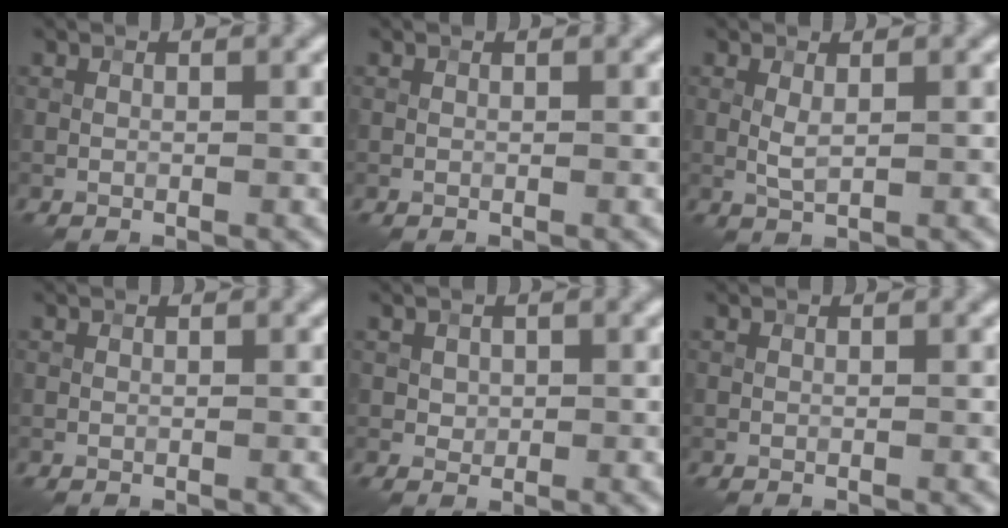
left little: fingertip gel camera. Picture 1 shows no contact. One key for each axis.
{"total": 0.0}
{"total": 1.4, "fx": 0.3, "fy": 0.4, "fz": 1.3, "tx": -0.034, "ty": 0.001, "tz": 0.009}
{"total": 0.0}
{"total": 0.9, "fx": 0.3, "fy": 0.8, "fz": 0.3, "tx": -0.005, "ty": -0.002, "tz": 0.009}
{"total": 0.0}